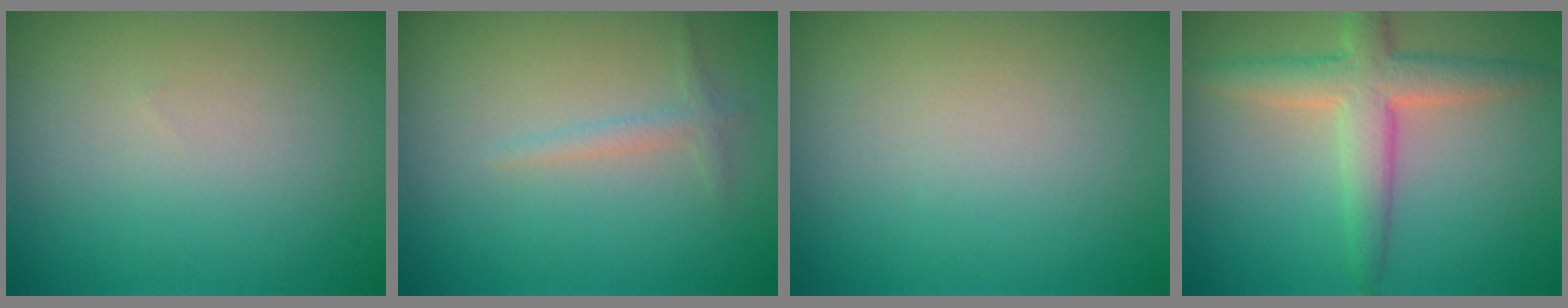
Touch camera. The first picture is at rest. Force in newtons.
{"total": 1.1, "press": 1.1, "slide": 0.0}
{"total": 0.0}
{"total": 4.4, "press": 4.4, "slide": 0.1}